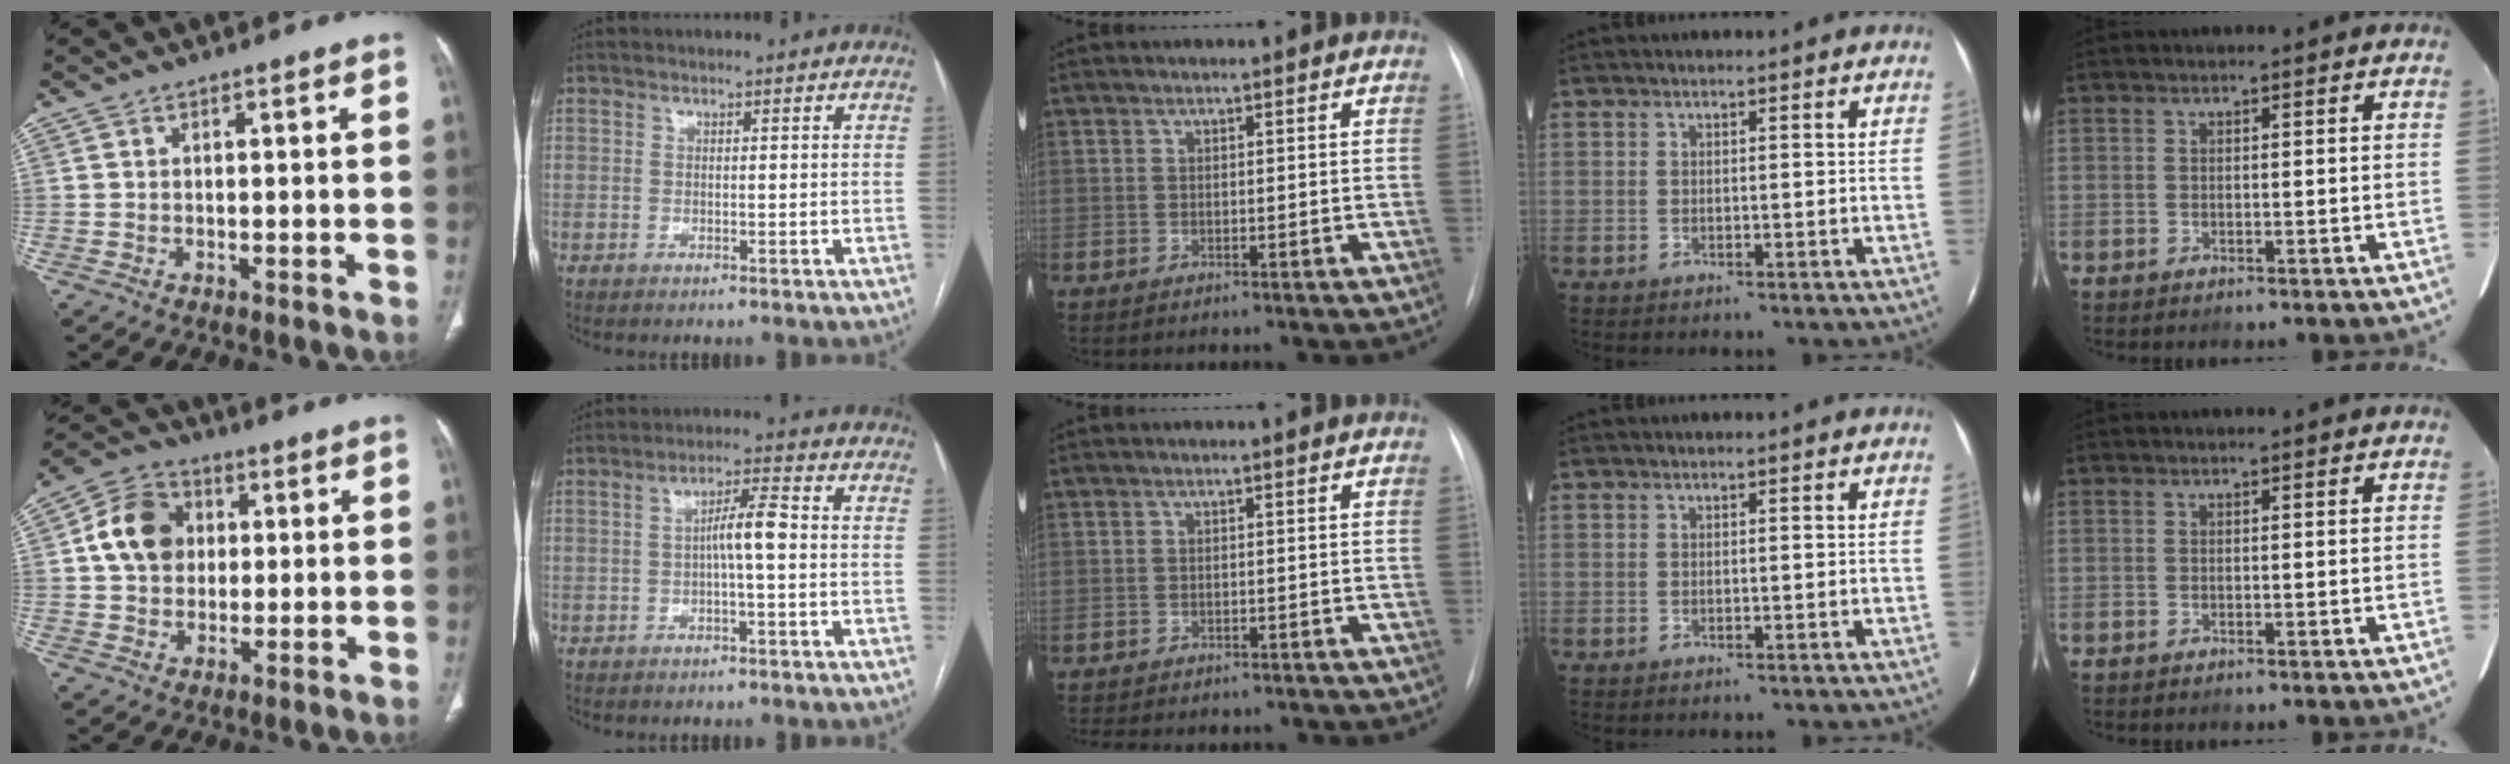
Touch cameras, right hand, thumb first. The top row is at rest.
{"thumb": {"total": 11.2, "force": [1.8, 9.1, 6.2], "torque": [-0.091, 0.010, 0.023]}, "index": {"total": 4.6, "force": [-0.4, 0.4, 4.6], "torque": [-0.077, 0.012, -0.005]}, "middle": {"total": 8.6, "force": [-7.5, 3.0, 3.1], "torque": [-0.046, 0.003, -0.091]}}